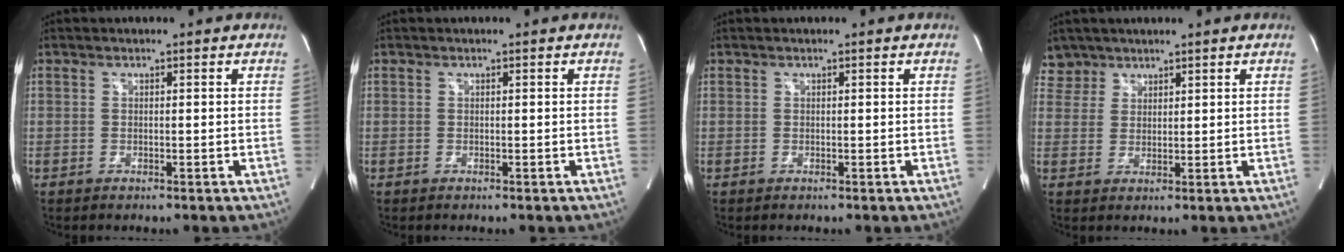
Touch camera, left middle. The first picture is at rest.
{"total": 0.0}
{"total": 0.0}
{"total": 3.6, "force": [2.9, 1.9, -0.7], "torque": [0.019, 0.006, 0.058]}